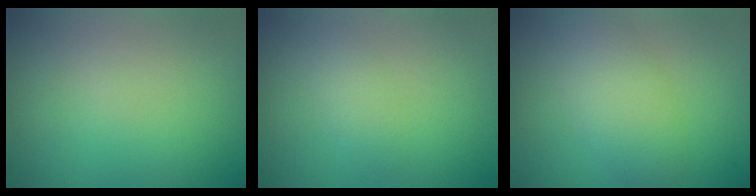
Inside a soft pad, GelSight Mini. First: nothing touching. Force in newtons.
{"total": 1.7, "press": 1.7, "slide": 0.0}
{"total": 3.9, "press": 3.9, "slide": 0.1}